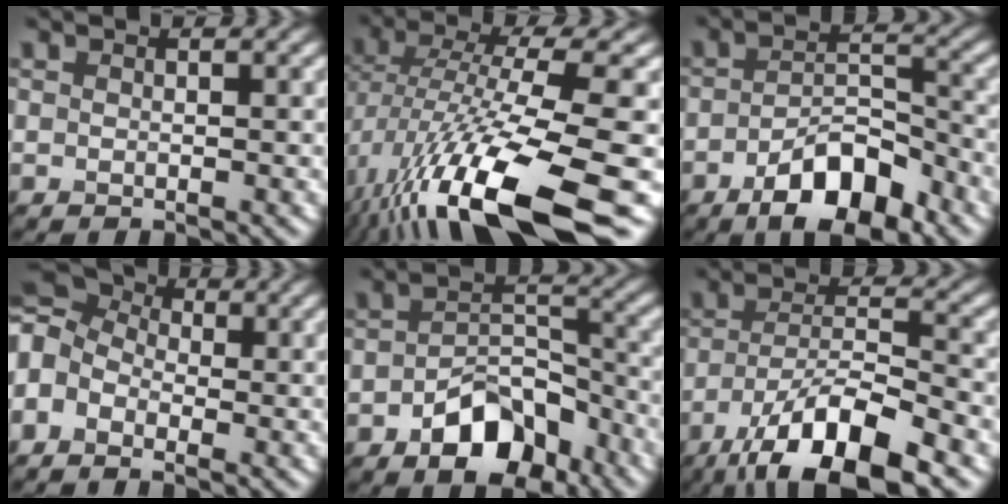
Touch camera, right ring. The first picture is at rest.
{"total": 14.8, "force": [-5.8, 4.0, 13.0], "torque": [-0.253, -0.013, -0.082]}
{"total": 7.4, "force": [-4.2, 3.1, 5.2], "torque": [-0.084, 0.002, -0.071]}
{"total": 7.8, "force": [-0.1, 6.0, 5.0], "torque": [-0.112, 0.031, -0.024]}
{"total": 6.7, "force": [-3.8, 3.8, 4.1], "torque": [-0.059, -0.002, -0.065]}
{"total": 11.2, "force": [-6.9, 3.4, 8.1], "torque": [-0.145, -0.001, -0.126]}